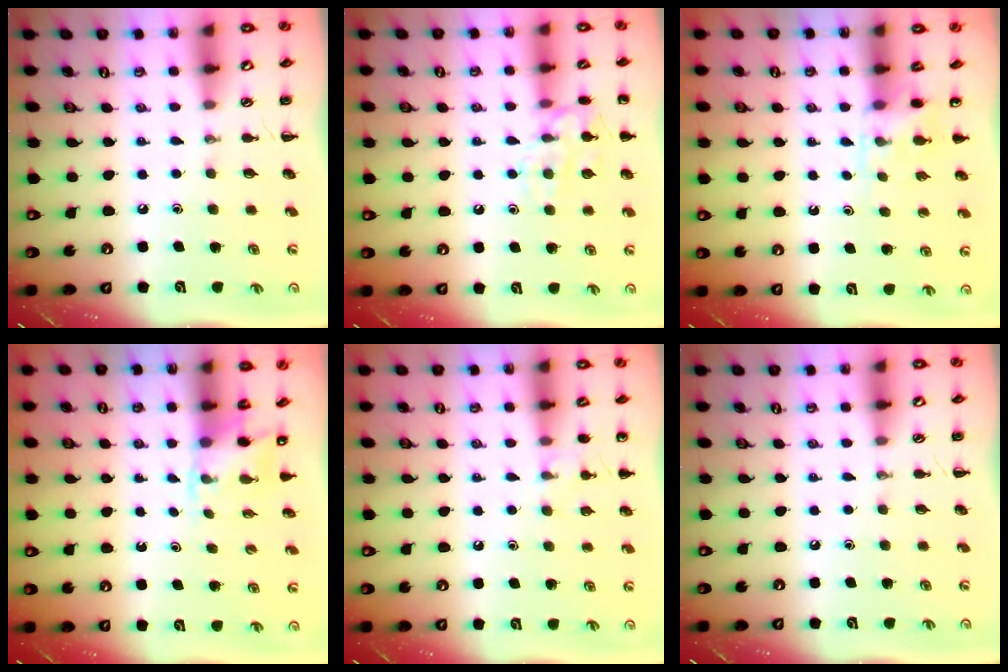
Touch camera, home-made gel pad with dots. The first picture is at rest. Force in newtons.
{"total": 11.8, "press": 11.7, "slide": 1.0}
{"total": 5.0, "press": 4.8, "slide": 1.4}
{"total": 2.5, "press": 2.3, "slide": 1.0}
{"total": 5.8, "press": 5.5, "slide": 2.0}
{"total": 0.0}